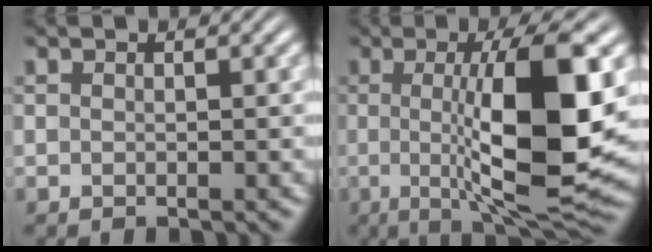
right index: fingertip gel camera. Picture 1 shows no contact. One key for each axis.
{"total": 12.3, "fx": 0.4, "fy": 2.5, "fz": 12.0, "tx": -0.199, "ty": -0.012, "tz": 0.014}